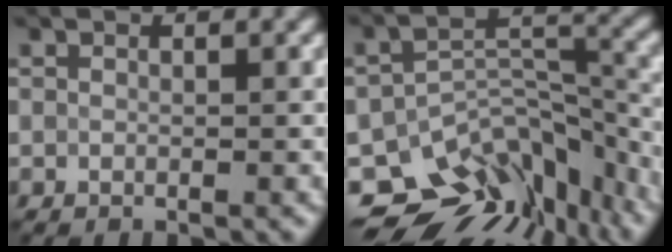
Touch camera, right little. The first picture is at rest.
{"total": 12.4, "force": [-9.4, 5.8, 5.5], "torque": [-0.107, 0.006, -0.116]}